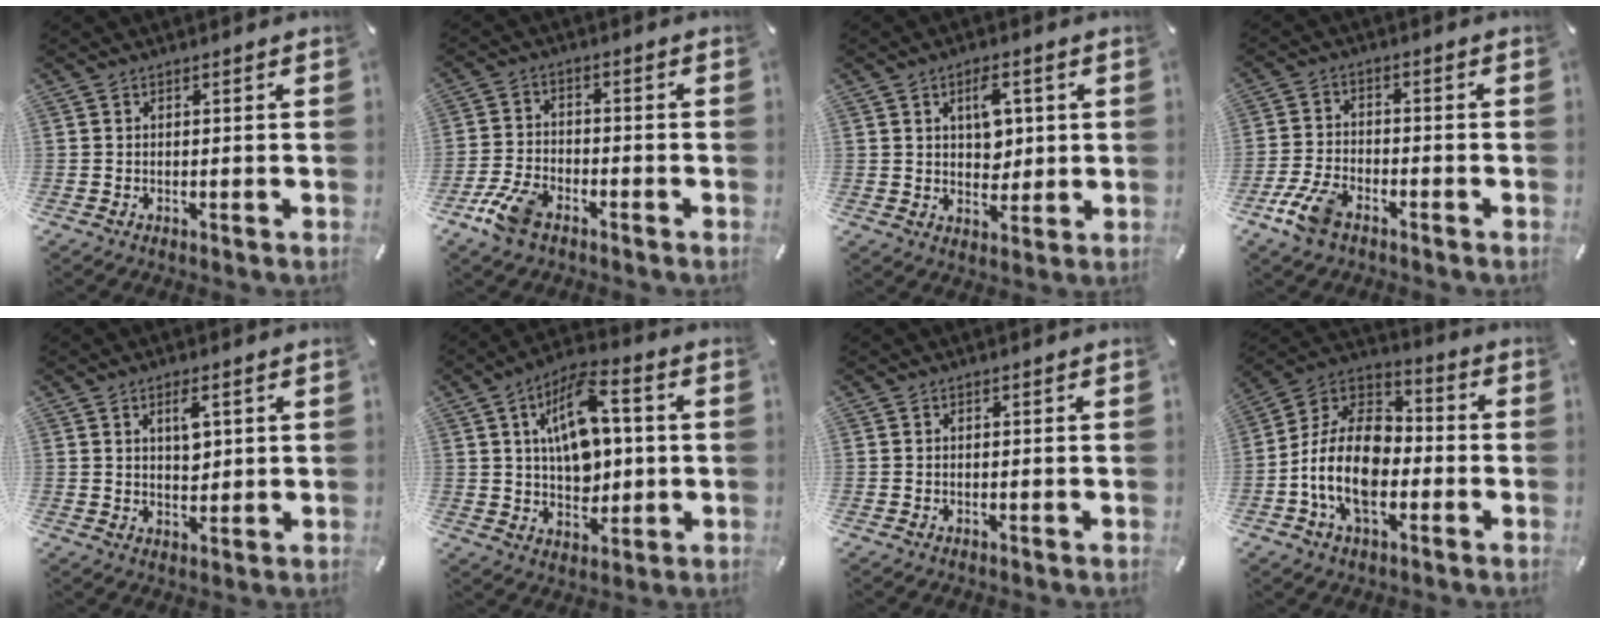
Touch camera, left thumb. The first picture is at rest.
{"total": 7.8, "force": [-4.9, 4.1, 4.4], "torque": [-0.102, 0.016, -0.094]}
{"total": 6.5, "force": [2.0, 4.7, 4.0], "torque": [-0.042, -0.008, 0.027]}
{"total": 7.6, "force": [-4.7, 3.9, 4.5], "torque": [-0.112, 0.010, -0.092]}
{"total": 4.6, "force": [1.8, 2.6, 3.4], "torque": [-0.041, -0.006, 0.024]}
{"total": 13.8, "force": [2.6, 8.9, 10.2], "torque": [-0.184, 0.004, 0.046]}
{"total": 0.0}
{"total": 16.5, "force": [-5.3, 10.8, 11.4], "torque": [-0.259, 0.016, -0.104]}